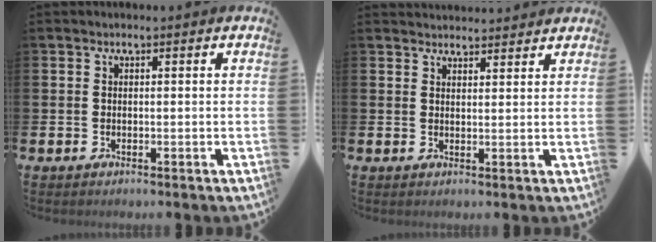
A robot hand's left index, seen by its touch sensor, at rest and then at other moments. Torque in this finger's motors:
{"motor_torque": [0.36, -0.43, 0.04, 0.04]}